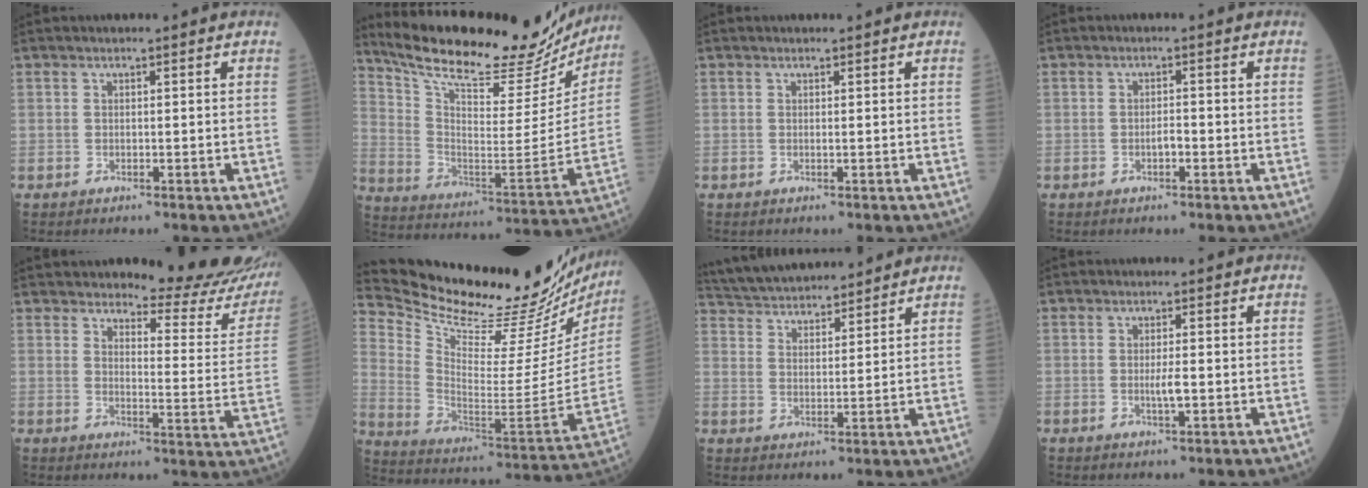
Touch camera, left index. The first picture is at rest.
{"total": 26.6, "force": [23.6, 6.1, 10.5], "torque": [-0.177, -0.044, 0.333]}
{"total": 0.0}
{"total": 1.3, "force": [-0.8, 0.4, 1.0], "torque": [-0.015, -0.001, -0.016]}
{"total": 18.0, "force": [17.2, 2.0, 5.2], "torque": [-0.051, -0.113, 0.182]}
{"total": 32.2, "force": [29.3, 4.4, 12.5], "torque": [-0.214, -0.117, 0.400]}
{"total": 14.7, "force": [13.7, 2.8, 4.5], "torque": [-0.084, 0.036, 0.226]}
{"total": 1.9, "force": [-0.5, 0.2, 1.9], "torque": [-0.036, -0.006, -0.009]}